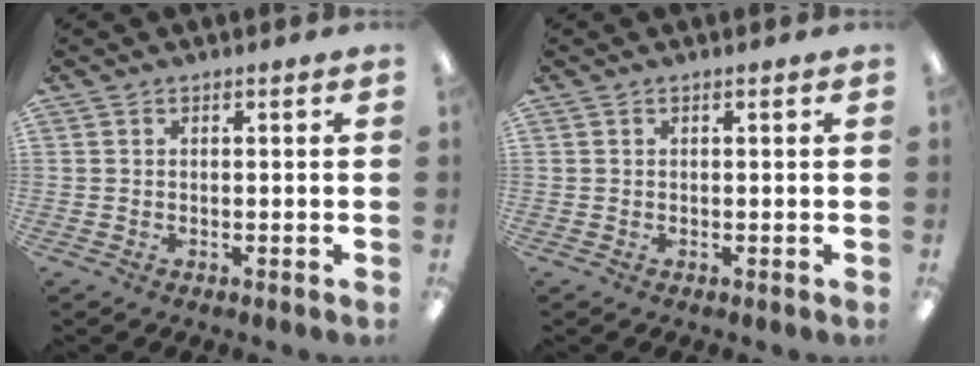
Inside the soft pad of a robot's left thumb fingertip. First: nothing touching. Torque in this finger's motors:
{"motor_torque": [0.00, 0.00, 0.01, -0.01, 0.00]}